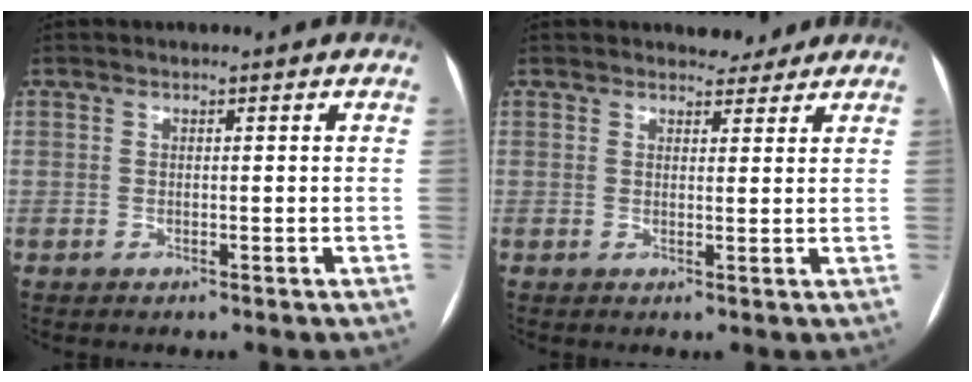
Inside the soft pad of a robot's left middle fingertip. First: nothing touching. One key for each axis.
{"total": 2.8, "fx": 2.5, "fy": 1.0, "fz": 0.3, "tx": -0.003, "ty": -0.003, "tz": 0.033}